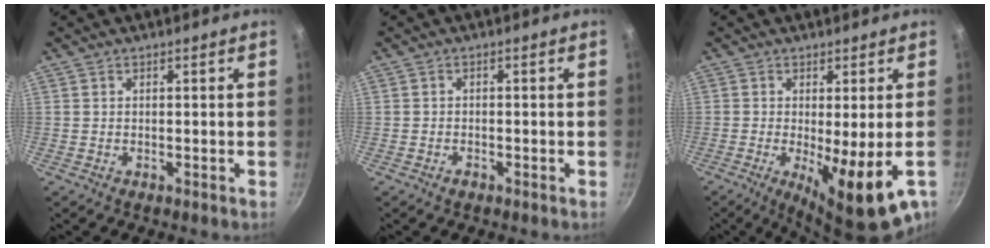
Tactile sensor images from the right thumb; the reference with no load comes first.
{"total": 1.3, "force": [-0.9, 0.8, 0.6], "torque": [-0.012, 0.008, -0.017]}
{"total": 11.5, "force": [-3.1, 2.4, 10.8], "torque": [-0.160, -0.018, -0.037]}